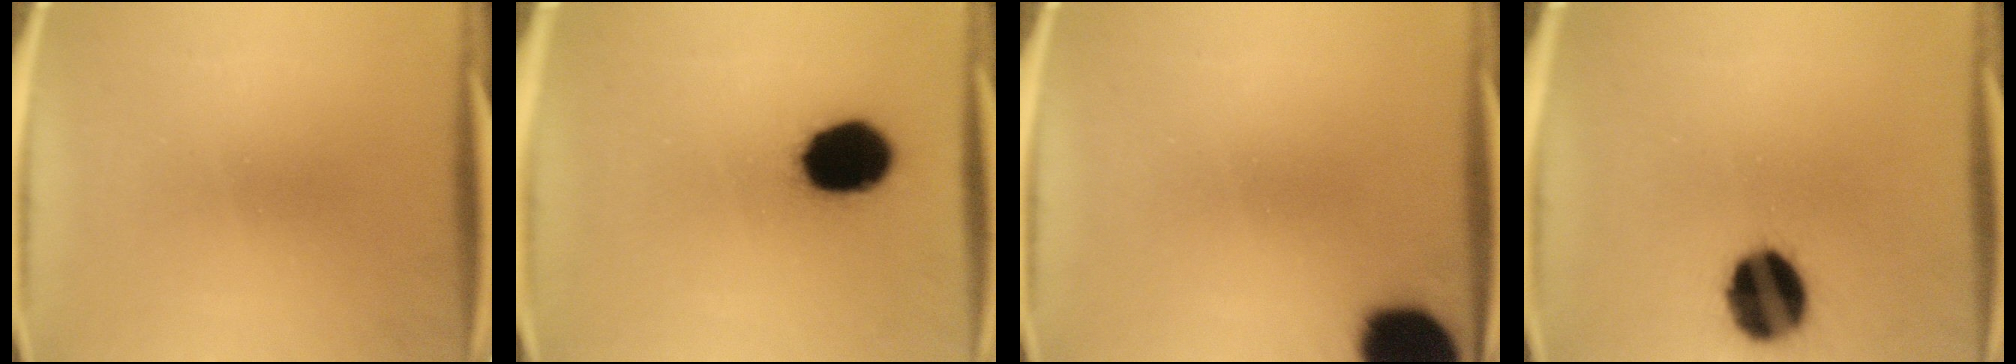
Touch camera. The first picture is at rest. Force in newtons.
{"total": 15.9}
{"total": 17.2}
{"total": 14.7}